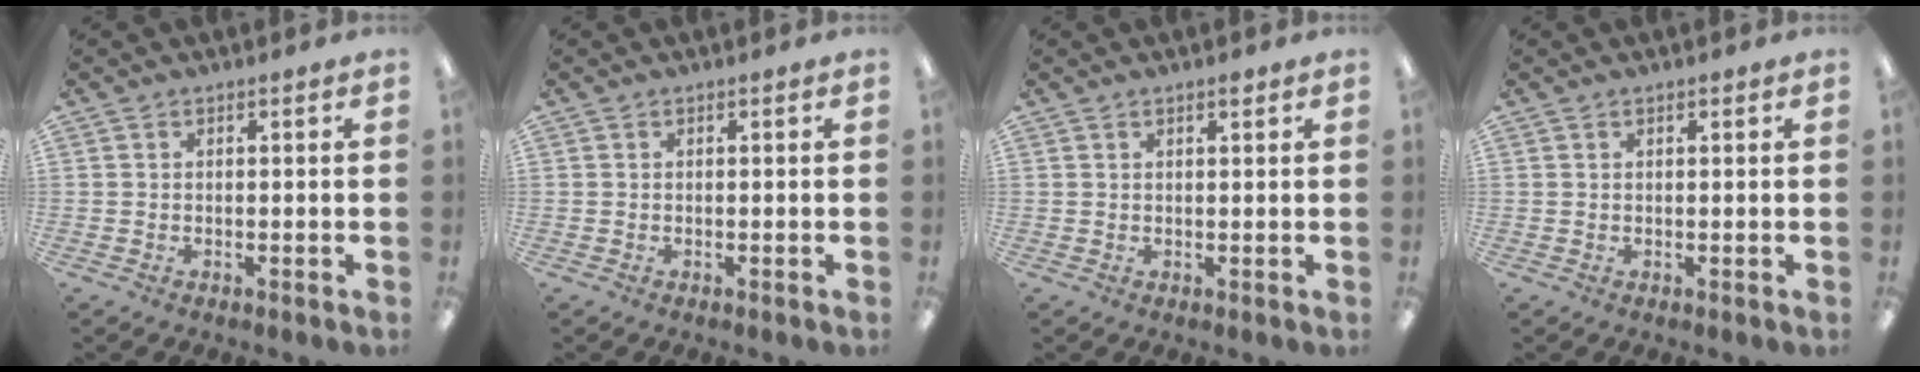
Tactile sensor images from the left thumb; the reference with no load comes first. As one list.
[{"total": 0.0}, {"total": 1.4, "force": [1.0, 0.2, 0.9], "torque": [-0.018, 0.001, 0.018]}, {"total": 0.6, "force": [0.4, 0.2, 0.3], "torque": [-0.008, 0.003, 0.007]}]